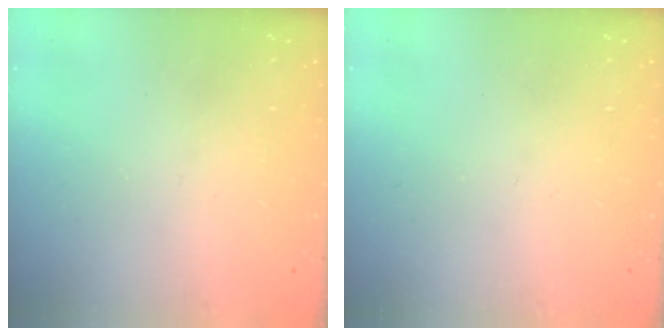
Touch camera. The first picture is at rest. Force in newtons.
{"total": 0.0}